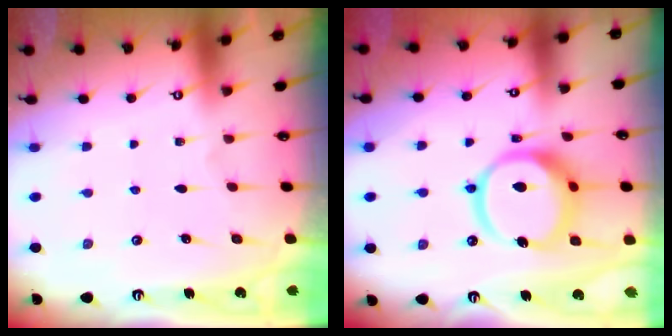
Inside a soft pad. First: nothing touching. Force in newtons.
{"total": 14.5, "press": 14.3, "slide": 1.9}